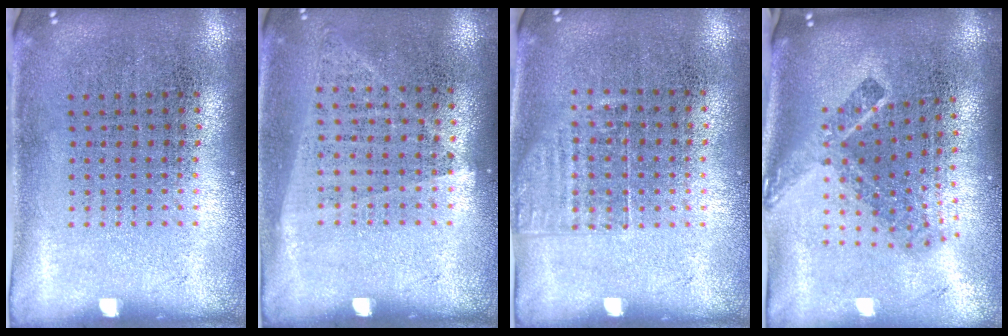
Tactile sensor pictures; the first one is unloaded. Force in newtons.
{"total": 1.0, "press": 0.9, "slide": 0.5}
{"total": 1.2, "press": 0.9, "slide": 0.7}
{"total": 2.2, "press": 1.5, "slide": 1.7}